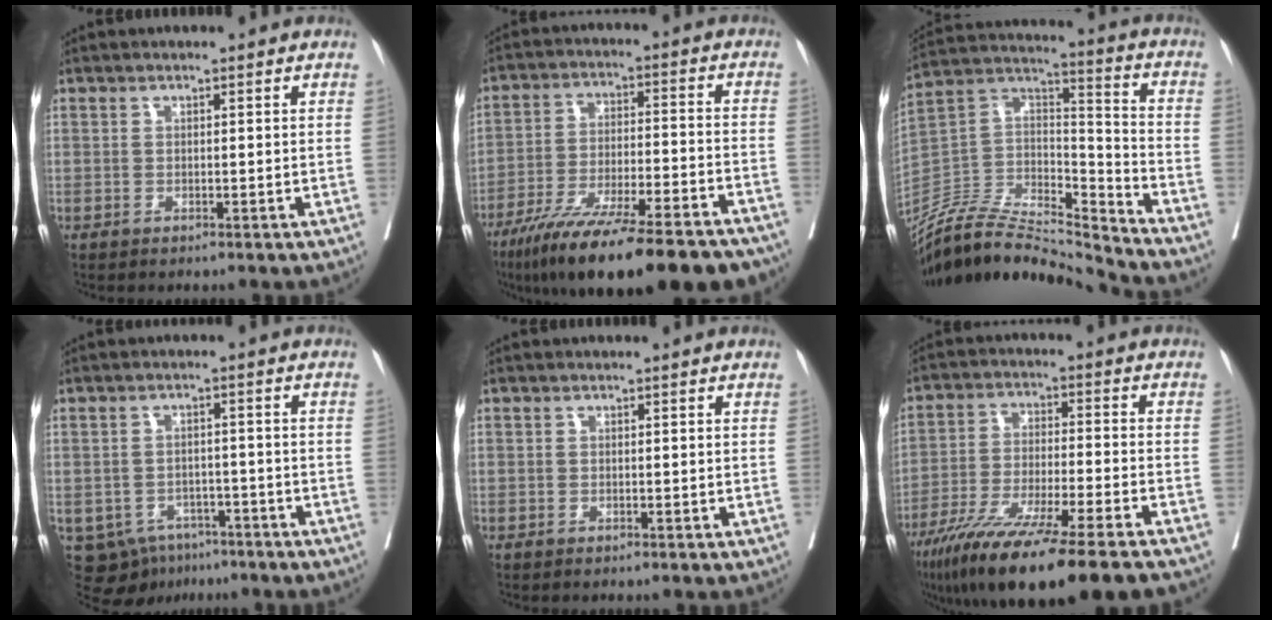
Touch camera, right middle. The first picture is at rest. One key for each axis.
{"total": 24.9, "fx": -19.5, "fy": 3.8, "fz": 14.9, "tx": -0.186, "ty": -0.023, "tz": -0.298}
{"total": 19.6, "fx": -18.6, "fy": 2.1, "fz": 5.8, "tx": -0.102, "ty": 0.031, "tz": -0.332}
{"total": 10.0, "fx": -6.1, "fy": 7.1, "fz": 3.3, "tx": -0.058, "ty": 0.007, "tz": -0.081}
{"total": 0.7, "fx": 0.0, "fy": 0.7, "fz": -0.1, "tx": 0.010, "ty": 0.005, "tz": -0.004}
{"total": 18.5, "fx": -13.8, "fy": 0.1, "fz": 12.4, "tx": -0.204, "ty": -0.053, "tz": -0.232}